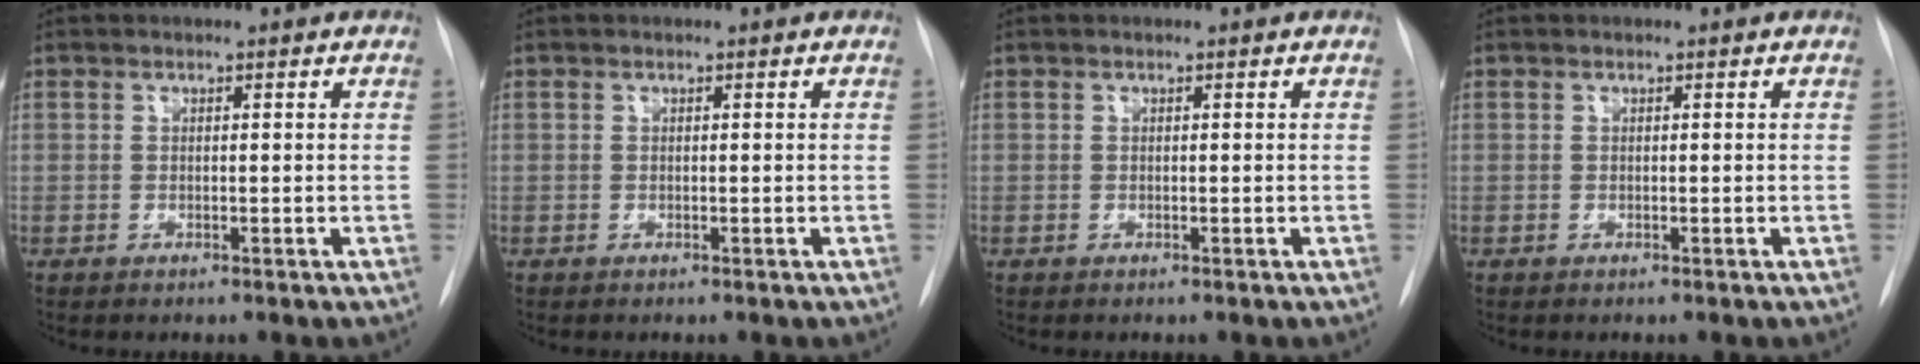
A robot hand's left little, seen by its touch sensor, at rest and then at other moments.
{"total": 0.0}
{"total": 0.0}
{"total": 0.0}